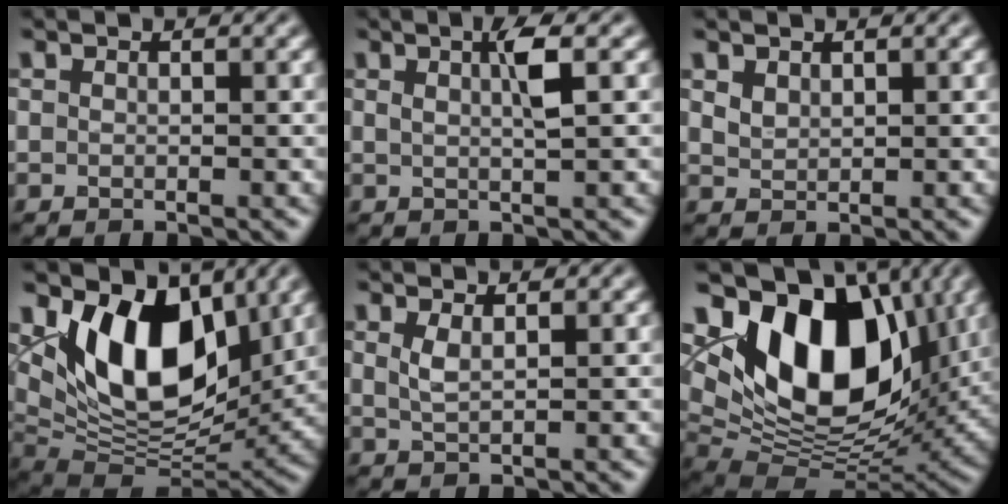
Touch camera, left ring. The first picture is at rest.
{"total": 2.6, "force": [0.8, 0.4, 2.4], "torque": [-0.039, 0.003, 0.011]}
{"total": 1.3, "force": [1.0, 0.6, 0.5], "torque": [-0.014, -0.001, 0.024]}
{"total": 11.2, "force": [4.0, 6.5, 8.2], "torque": [-0.132, -0.015, 0.067]}
{"total": 1.4, "force": [0.7, 0.4, 1.2], "torque": [-0.030, -0.001, 0.017]}
{"total": 13.9, "force": [4.8, 8.3, 10.1], "torque": [-0.152, 0.000, 0.082]}